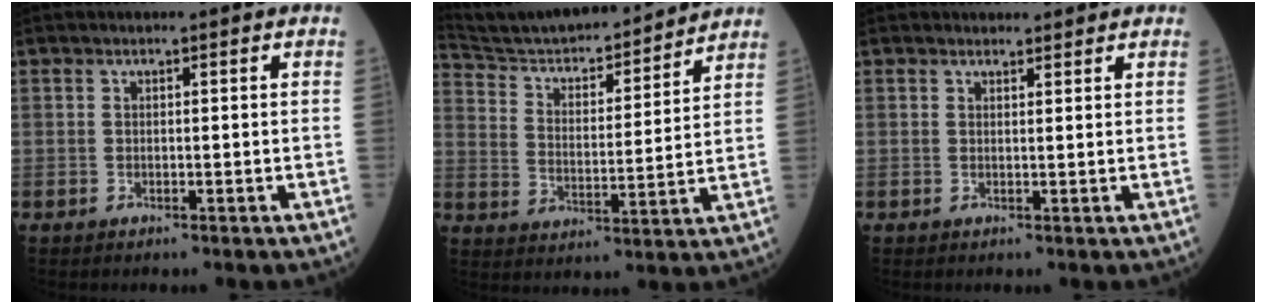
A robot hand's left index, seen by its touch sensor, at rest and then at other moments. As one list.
[{"total": 19.9, "force": [18.5, 2.6, 6.9], "torque": [-0.115, 0.008, 0.284]}, {"total": 2.2, "force": [2.2, 0.5, 0.2], "torque": [-0.009, 0.004, 0.029]}]